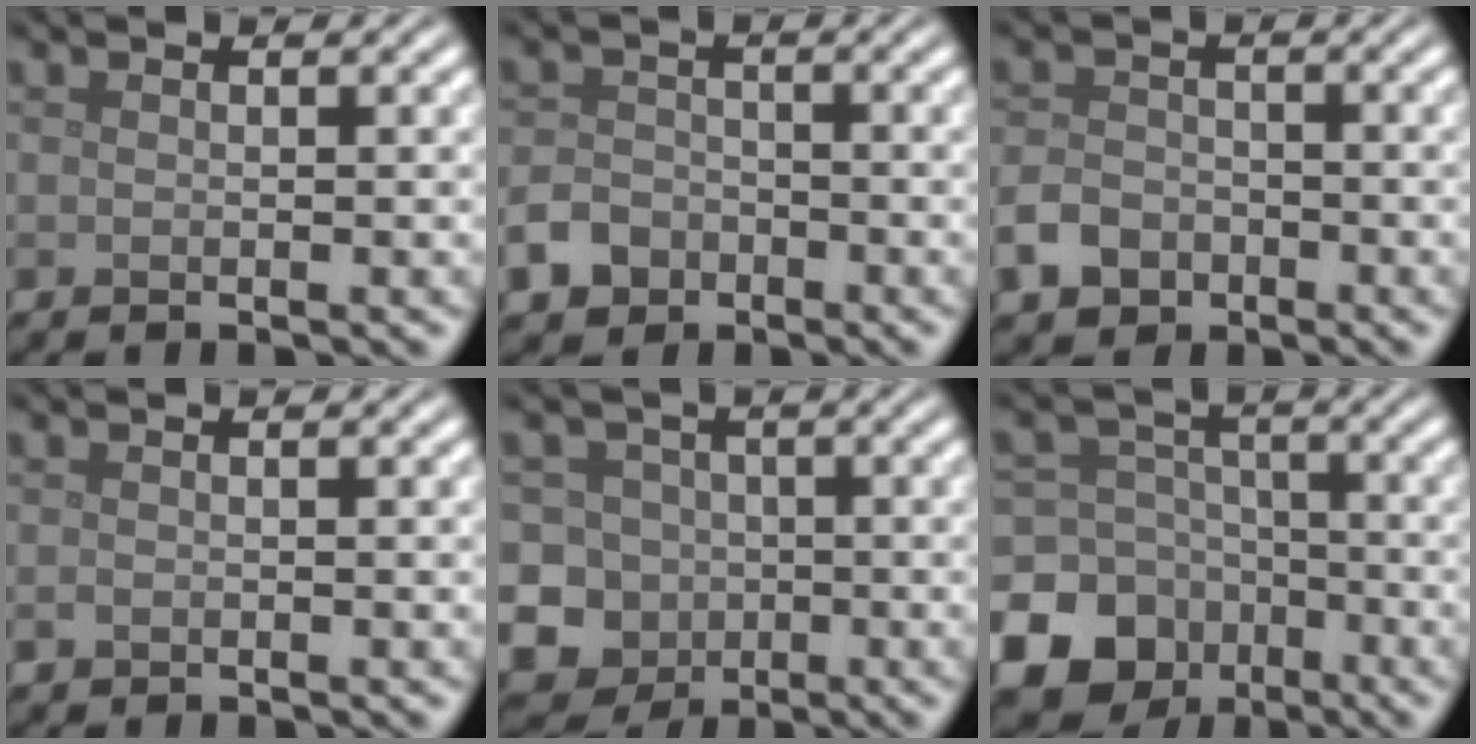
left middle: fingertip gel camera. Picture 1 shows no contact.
{"total": 3.7, "force": [-2.4, 2.7, 1.1], "torque": [-0.016, -0.005, -0.044]}
{"total": 3.5, "force": [-1.9, 2.6, 1.4], "torque": [-0.029, -0.002, -0.041]}
{"total": 0.5, "force": [-0.2, 0.4, 0.2], "torque": [-0.002, -0.004, -0.005]}
{"total": 13.0, "force": [-4.8, 11.6, 3.1], "torque": [-0.078, -0.005, -0.101]}
{"total": 14.8, "force": [-7.2, 12.4, 3.6], "torque": [-0.104, -0.055, -0.137]}